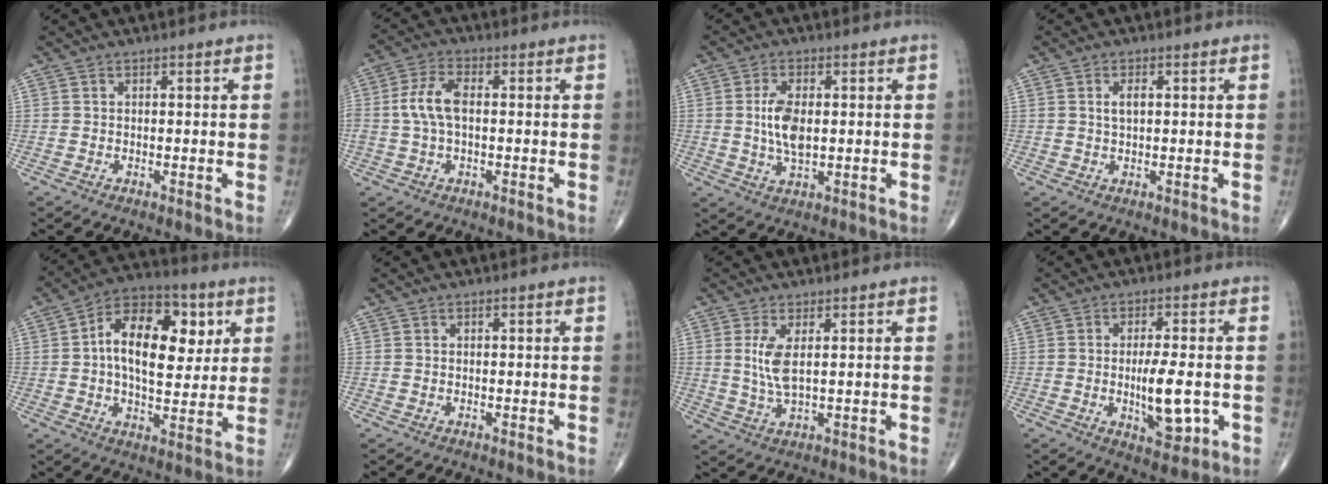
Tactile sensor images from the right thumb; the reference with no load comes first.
{"total": 6.9, "force": [0.1, 3.8, 5.8], "torque": [-0.130, 0.019, -0.002]}
{"total": 6.8, "force": [0.5, 3.4, 5.9], "torque": [-0.115, -0.005, 0.009]}
{"total": 2.3, "force": [0.5, 1.1, 2.0], "torque": [-0.037, 0.001, 0.010]}
{"total": 16.8, "force": [3.6, 9.7, 13.3], "torque": [-0.178, 0.007, 0.051]}
{"total": 0.0}
{"total": 5.0, "force": [1.1, 1.4, 4.7], "torque": [-0.105, -0.014, 0.029]}
{"total": 9.0, "force": [-1.5, 3.3, 8.2], "torque": [-0.124, -0.004, -0.015]}